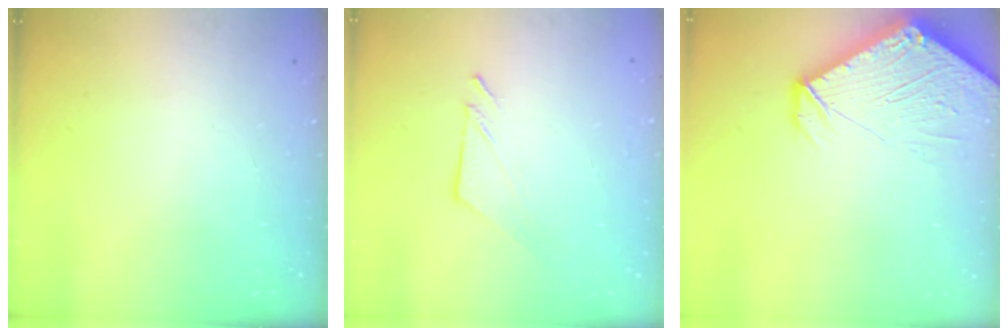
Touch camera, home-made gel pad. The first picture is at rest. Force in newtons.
{"total": 7.0, "press": 7.0, "slide": 0.1}
{"total": 11.1, "press": 11.0, "slide": 1.2}